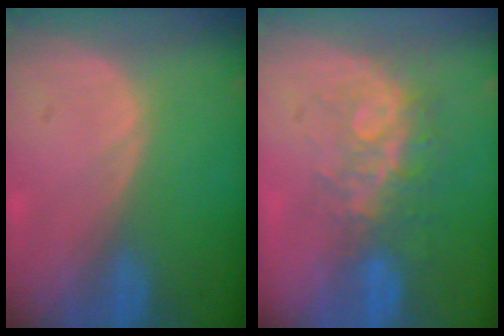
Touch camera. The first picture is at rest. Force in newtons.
{"total": 8.4, "press": 6.9, "slide": 4.8}